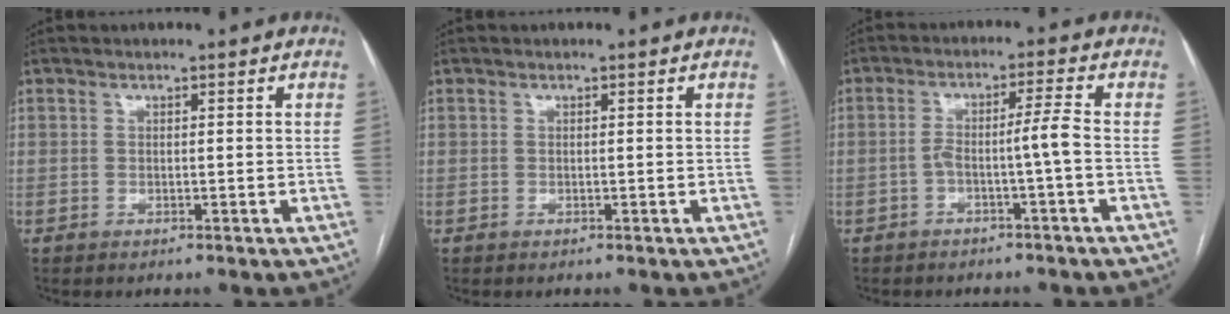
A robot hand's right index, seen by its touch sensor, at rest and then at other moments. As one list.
[{"total": 0.0}, {"total": 4.1, "force": [-1.4, -0.8, 3.7], "torque": [-0.068, 0.014, -0.021]}]